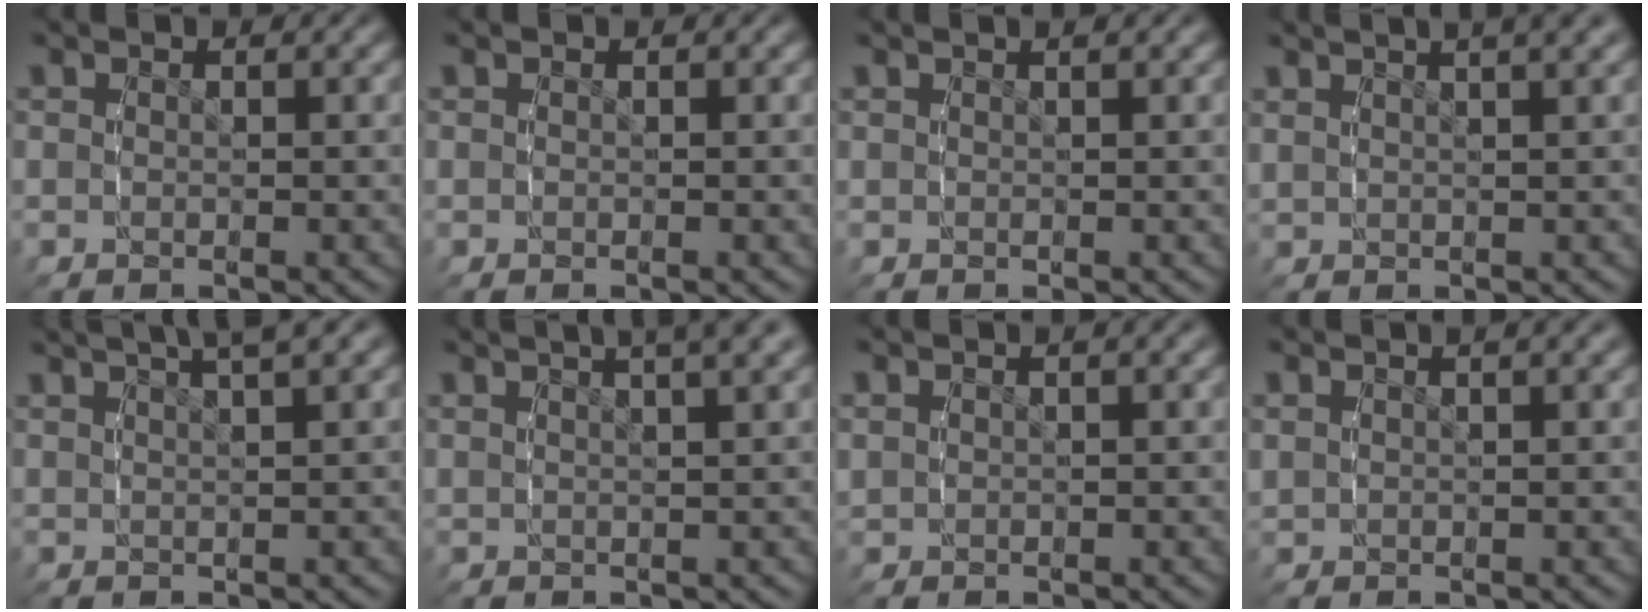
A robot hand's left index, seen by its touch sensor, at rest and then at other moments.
{"total": 0.0}
{"total": 0.9, "force": [0.9, -0.1, 0.2], "torque": [-0.001, 0.005, 0.014]}
{"total": 5.0, "force": [3.3, 1.6, 3.3], "torque": [-0.039, 0.022, 0.048]}
{"total": 6.1, "force": [4.6, 2.1, 3.4], "torque": [-0.047, 0.023, 0.065]}
{"total": 6.7, "force": [4.5, 2.6, 4.3], "torque": [-0.052, 0.028, 0.059]}
{"total": 1.6, "force": [1.2, 0.6, 0.7], "torque": [-0.010, 0.010, 0.021]}
{"total": 2.8, "force": [2.1, 1.0, 1.5], "torque": [-0.018, 0.014, 0.033]}